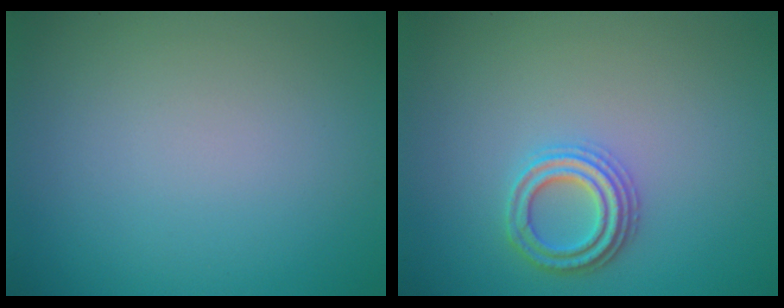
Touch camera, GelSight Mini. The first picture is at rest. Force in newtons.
{"total": 2.7, "press": 2.6, "slide": 0.8}